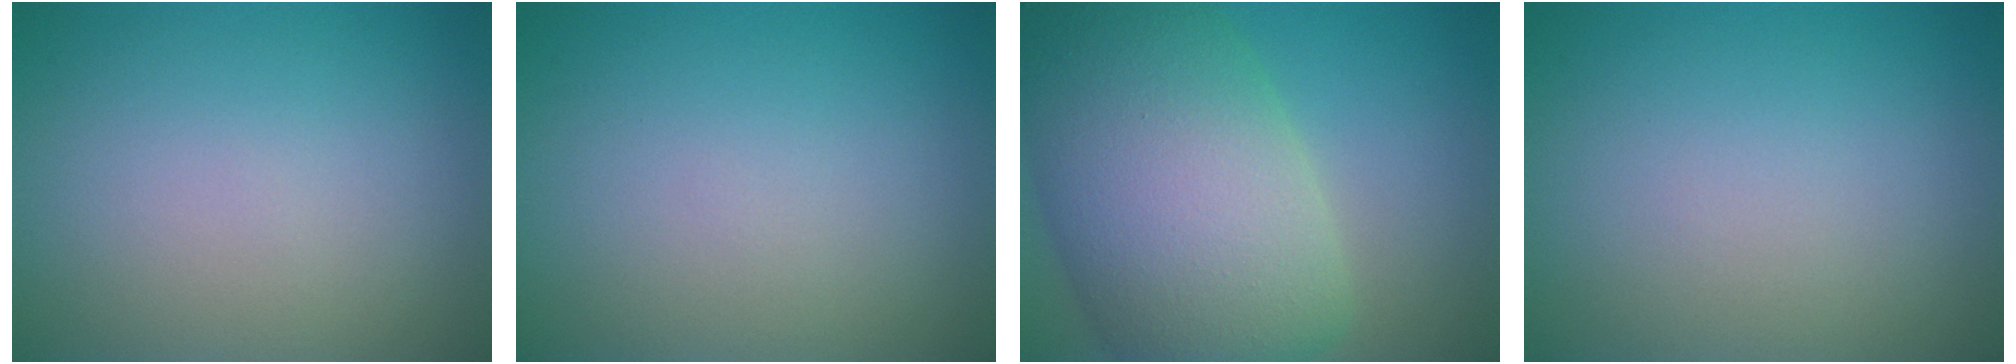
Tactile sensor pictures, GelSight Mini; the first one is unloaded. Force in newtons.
{"total": 0.0}
{"total": 13.5, "press": 13.4, "slide": 0.7}
{"total": 0.0}